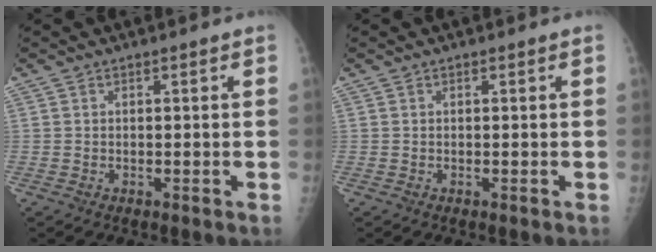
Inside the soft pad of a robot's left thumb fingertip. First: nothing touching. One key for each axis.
{"total": 0.0}